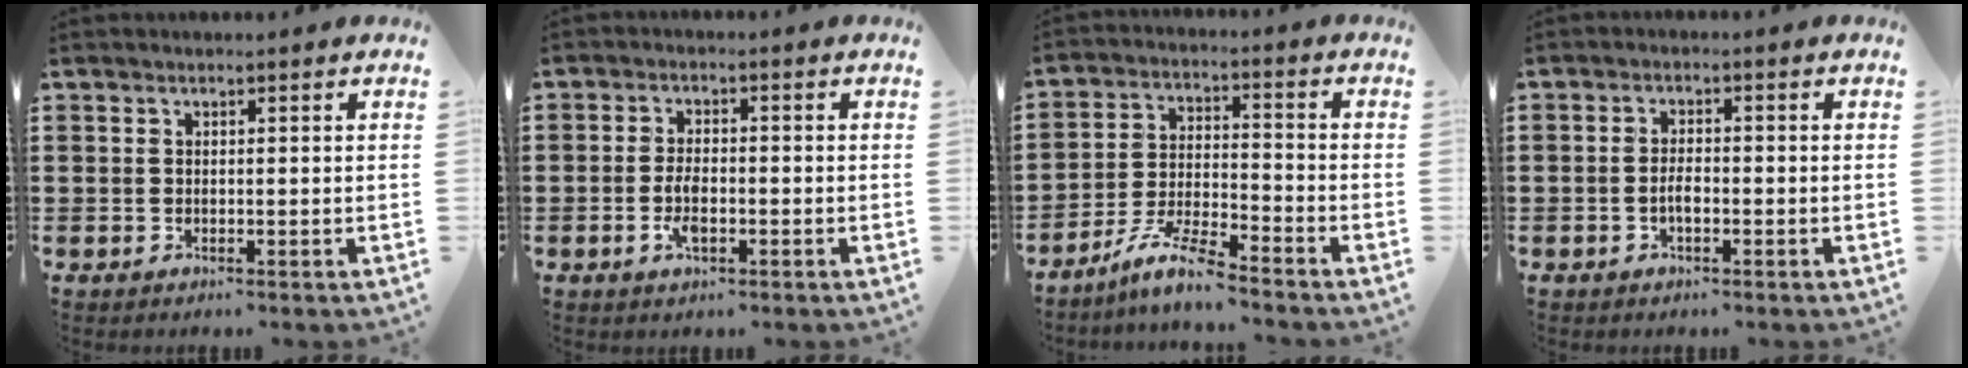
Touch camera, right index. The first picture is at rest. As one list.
[{"total": 3.8, "force": [-1.3, 1.6, 3.2], "torque": [-0.070, 0.000, -0.026]}, {"total": 7.1, "force": [-6.3, 0.2, 3.3], "torque": [-0.081, -0.007, -0.125]}, {"total": 2.2, "force": [-0.8, 0.9, 1.9], "torque": [-0.044, 0.001, -0.017]}]